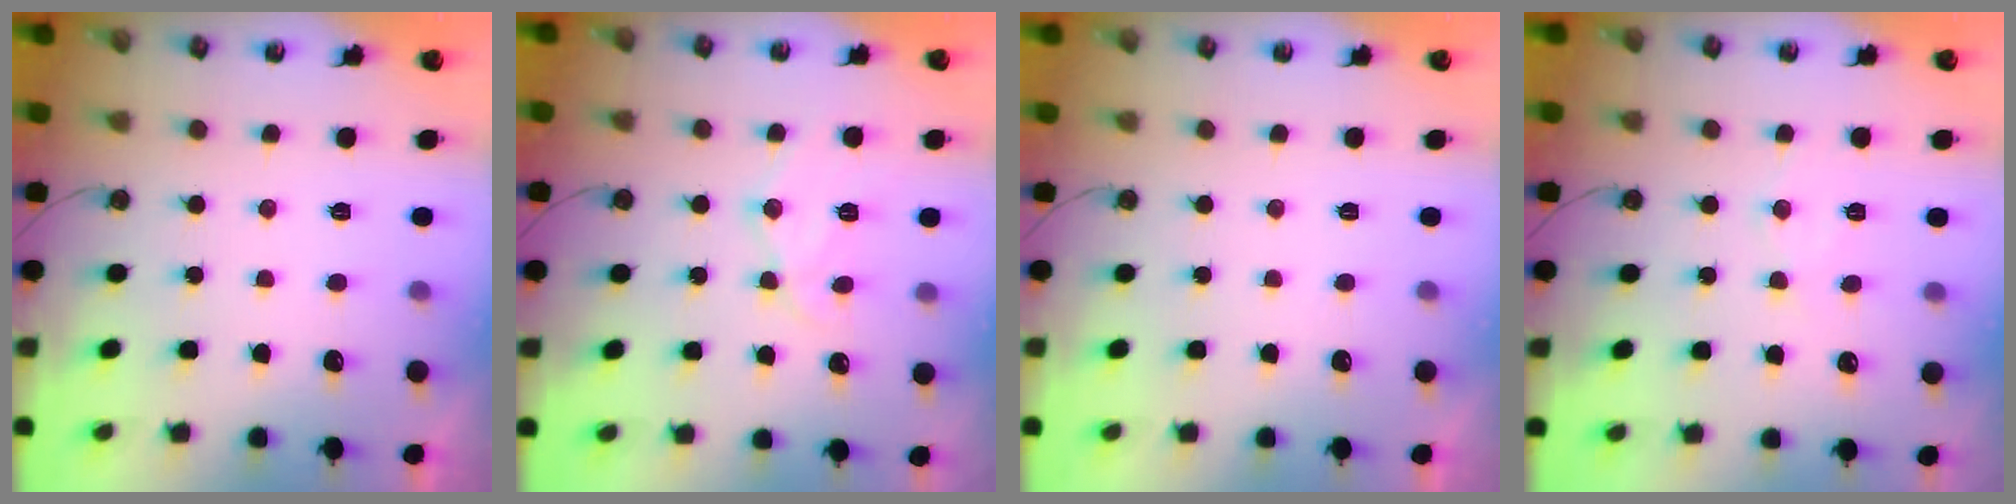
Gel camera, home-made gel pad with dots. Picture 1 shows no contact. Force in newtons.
{"total": 12.5, "press": 12.5, "slide": 0.4}
{"total": 0.0}
{"total": 6.4, "press": 6.4, "slide": 0.5}